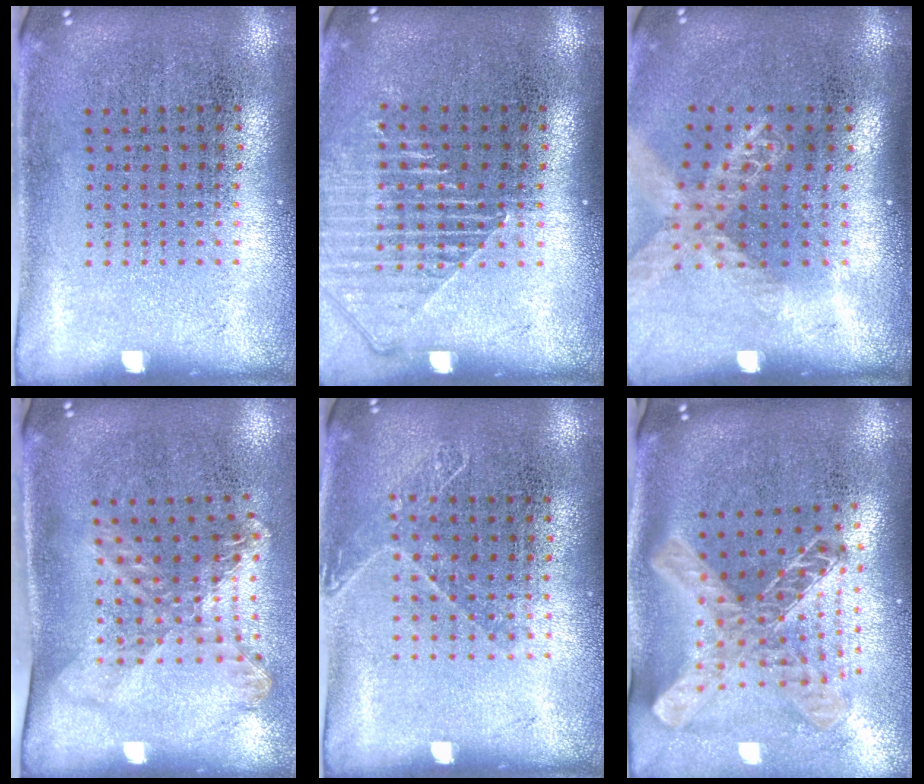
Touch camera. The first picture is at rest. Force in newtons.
{"total": 1.5, "press": 1.3, "slide": 0.6}
{"total": 1.5, "press": 1.3, "slide": 0.8}
{"total": 1.8, "press": 1.3, "slide": 1.2}
{"total": 1.0, "press": 0.9, "slide": 0.3}
{"total": 1.9, "press": 1.6, "slide": 1.1}